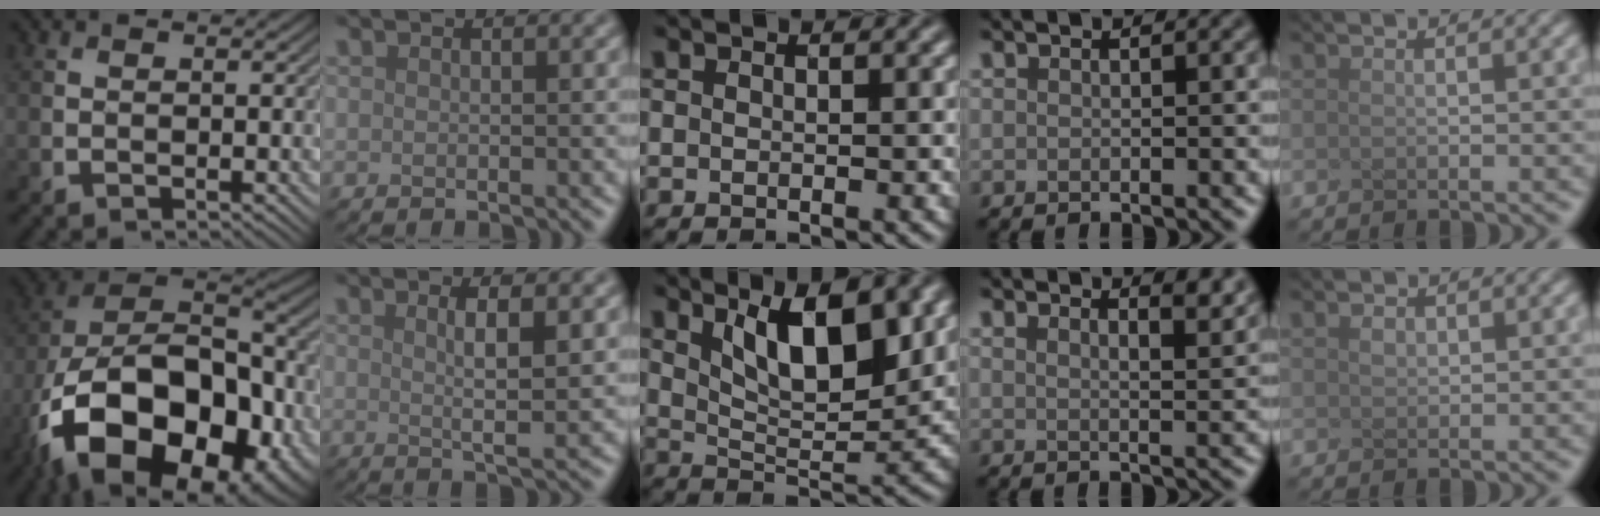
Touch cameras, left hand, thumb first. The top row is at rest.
{"thumb": {"total": 22.8, "force": [-10.7, 13.4, 15.1], "torque": [-0.296, -0.036, -0.157]}, "index": {"total": 3.7, "force": [0.7, 0.8, 3.6], "torque": [-0.059, -0.004, 0.014]}, "middle": {"total": 7.6, "force": [3.3, 2.8, 6.3], "torque": [-0.104, -0.005, 0.058]}, "ring": {"total": 4.2, "force": [3.2, 1.3, 2.3], "torque": [-0.017, 0.014, 0.027]}, "little": {"total": 0.7, "force": [0.3, 0.5, 0.3], "torque": [-0.009, 0.003, 0.009]}}